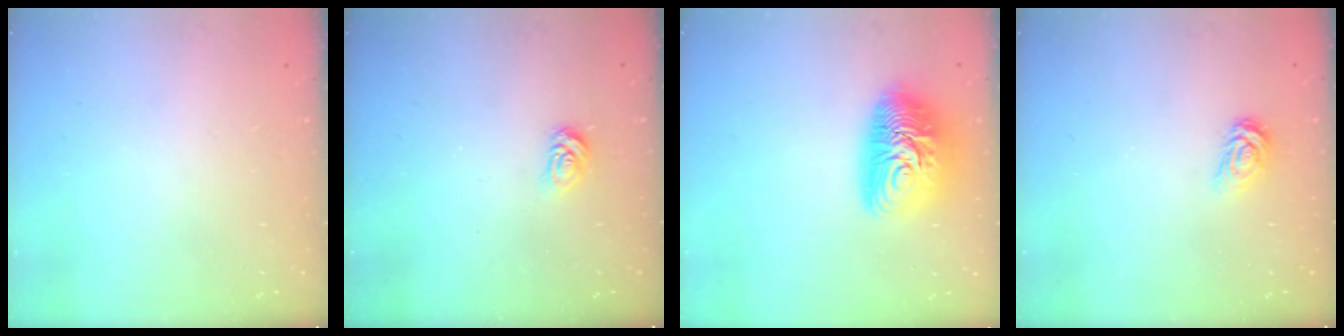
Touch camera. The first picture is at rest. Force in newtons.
{"total": 4.6, "press": 4.5, "slide": 0.6}
{"total": 13.2, "press": 13.2, "slide": 1.0}
{"total": 3.7, "press": 3.6, "slide": 0.4}